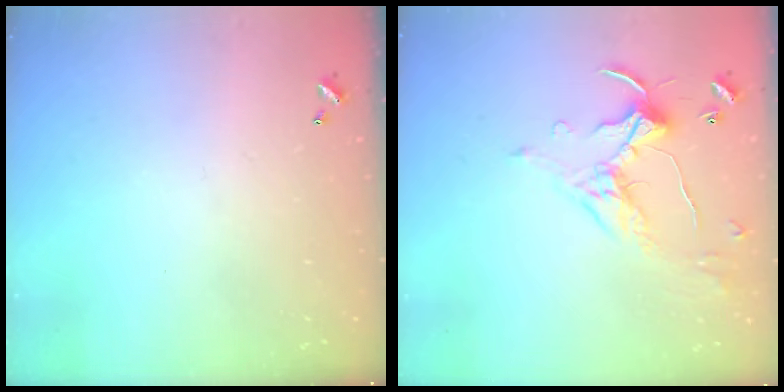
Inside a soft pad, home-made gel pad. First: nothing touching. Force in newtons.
{"total": 1.7, "press": 1.5, "slide": 0.8}